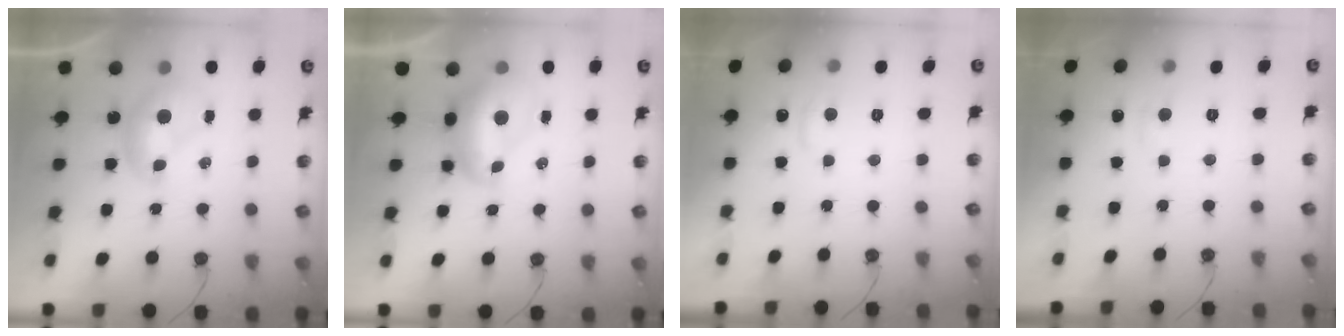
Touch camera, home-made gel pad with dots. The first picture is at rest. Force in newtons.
{"total": 2.6, "press": 2.5, "slide": 0.7}
{"total": 0.8, "press": 0.2, "slide": 0.8}
{"total": 0.9, "press": 0.6, "slide": 0.7}